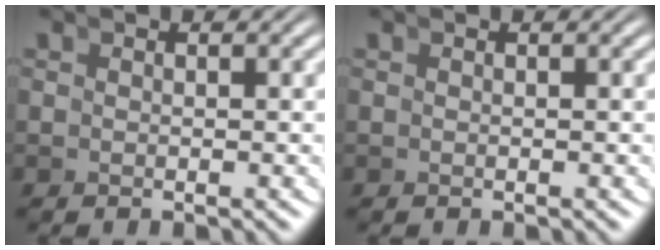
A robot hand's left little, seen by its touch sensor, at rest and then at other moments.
{"total": 0.0}